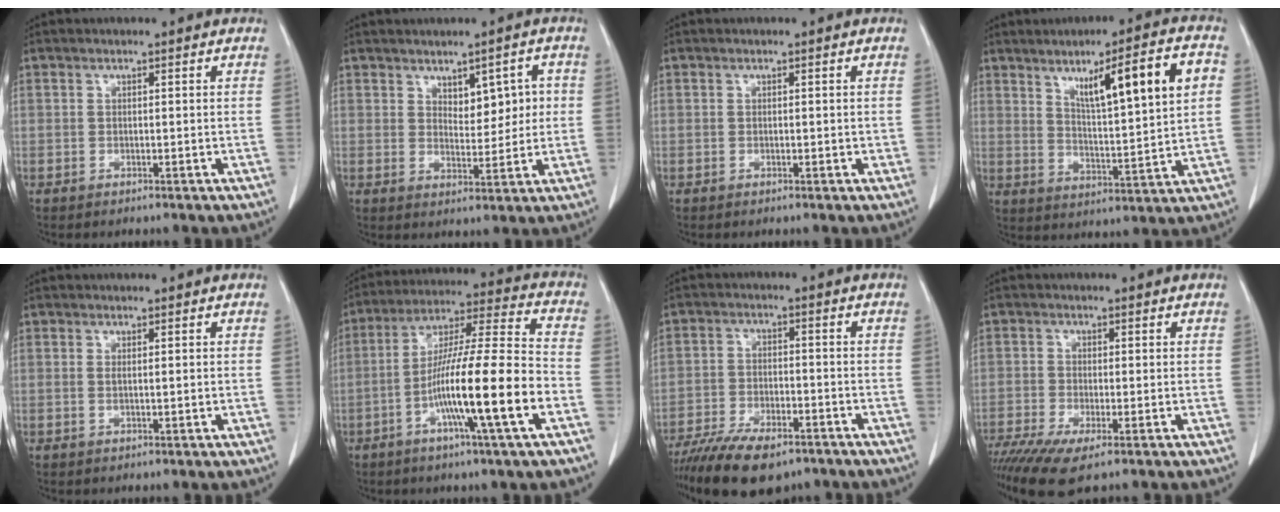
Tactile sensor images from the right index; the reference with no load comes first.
{"total": 5.7, "force": [1.6, 3.0, 4.6], "torque": [-0.055, 0.011, 0.031]}
{"total": 1.0, "force": [0.0, 0.5, 0.8], "torque": [-0.012, 0.003, 0.000]}
{"total": 13.4, "force": [4.9, 1.1, 12.4], "torque": [-0.192, 0.012, 0.079]}
{"total": 1.4, "force": [0.1, 0.4, 1.4], "torque": [-0.025, 0.000, 0.003]}
{"total": 17.2, "force": [-5.7, -0.4, 16.2], "torque": [-0.282, -0.002, -0.105]}
{"total": 13.0, "force": [-9.7, 4.8, 7.2], "torque": [-0.123, -0.013, -0.158]}
{"total": 7.7, "force": [-4.9, 1.7, 5.7], "torque": [-0.103, -0.018, -0.089]}